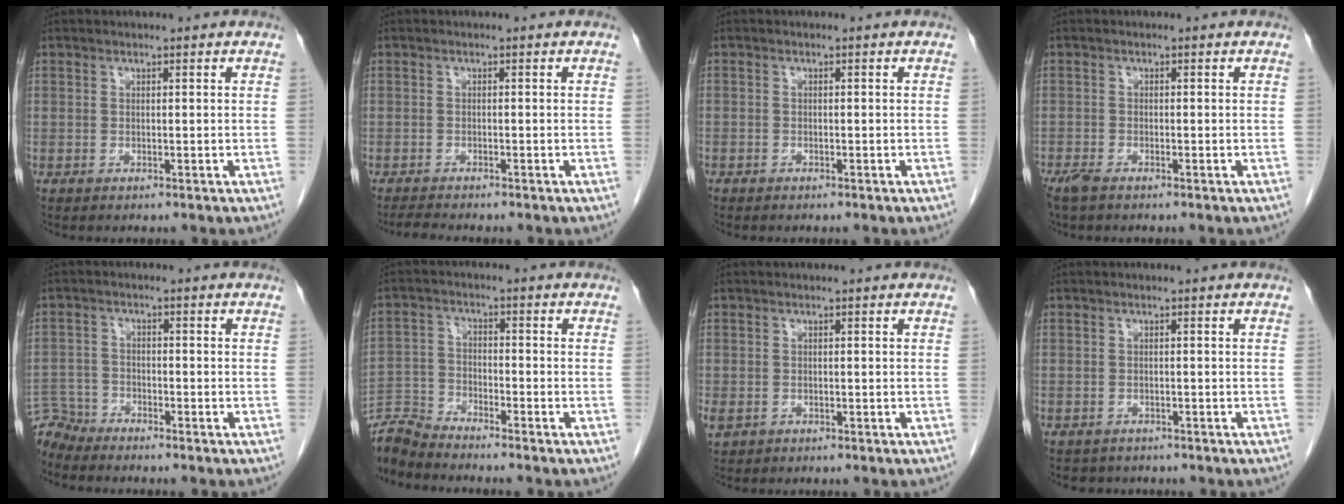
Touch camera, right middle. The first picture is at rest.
{"total": 2.4, "force": [-2.3, -0.2, 0.7], "torque": [-0.019, -0.012, -0.039]}
{"total": 0.8, "force": [-0.7, 0.5, 0.1], "torque": [-0.008, 0.002, -0.012]}
{"total": 2.7, "force": [-2.1, 0.8, 1.5], "torque": [-0.034, -0.007, -0.037]}
{"total": 4.6, "force": [-4.5, 0.4, -0.8], "torque": [0.019, -0.005, -0.085]}
{"total": 6.3, "force": [-6.3, -0.4, 0.3], "torque": [-0.009, -0.008, -0.123]}
{"total": 1.6, "force": [-0.5, 1.3, 0.8], "torque": [-0.020, 0.000, 0.000]}
{"total": 2.6, "force": [-2.3, 1.3, 0.0], "torque": [-0.007, 0.000, -0.033]}